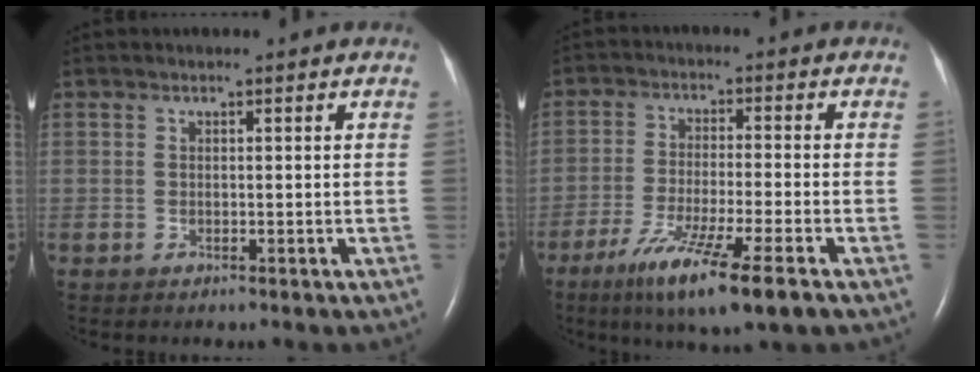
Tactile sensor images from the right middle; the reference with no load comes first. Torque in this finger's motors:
{"motor_torque": [1.25, -0.89, 0.26, 0.17]}